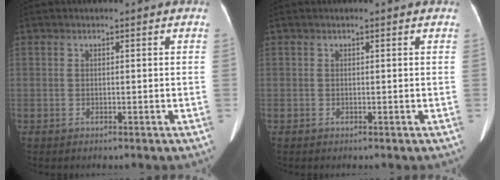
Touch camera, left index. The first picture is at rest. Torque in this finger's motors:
{"motor_torque": [-0.15, 0.22, -0.16, -0.20]}